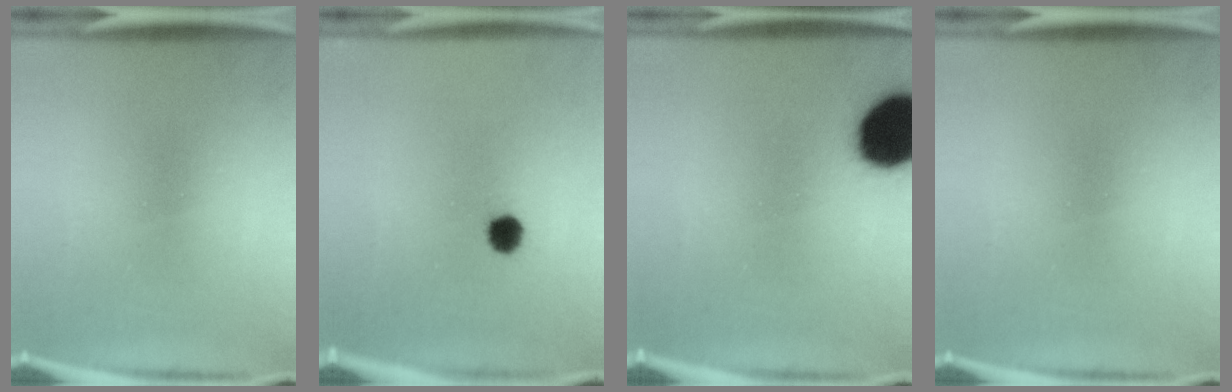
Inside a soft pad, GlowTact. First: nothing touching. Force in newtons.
{"total": 3.7}
{"total": 16.2}
{"total": 0.0}